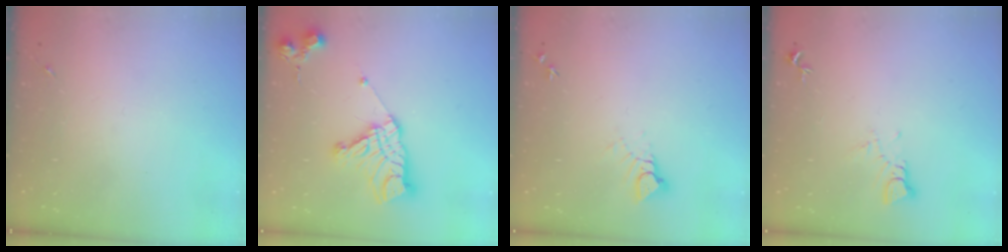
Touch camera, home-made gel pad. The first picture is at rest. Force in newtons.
{"total": 16.2, "press": 16.1, "slide": 1.6}
{"total": 4.0, "press": 3.9, "slide": 0.4}
{"total": 3.5, "press": 3.4, "slide": 0.3}